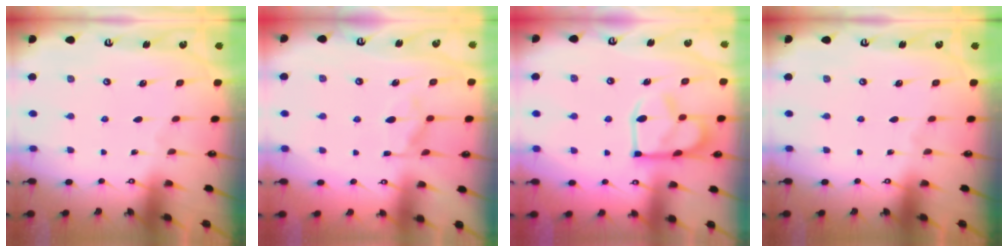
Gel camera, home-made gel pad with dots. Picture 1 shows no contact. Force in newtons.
{"total": 2.6, "press": 2.1, "slide": 1.5}
{"total": 14.1, "press": 14.1, "slide": 1.0}
{"total": 0.0}